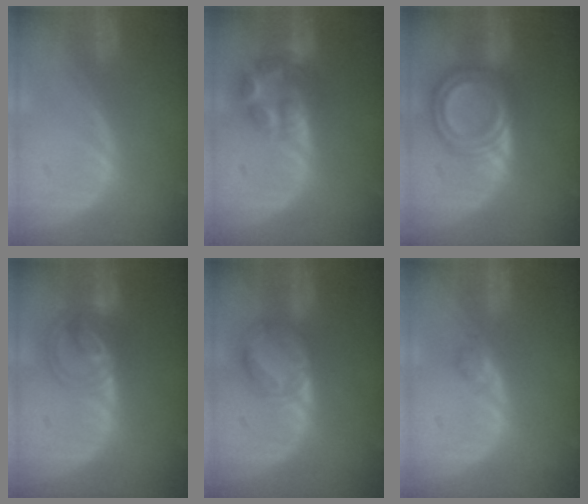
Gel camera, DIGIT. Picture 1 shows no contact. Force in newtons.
{"total": 6.9, "press": 6.5, "slide": 2.2}
{"total": 8.0, "press": 8.0, "slide": 0.5}
{"total": 7.1, "press": 6.5, "slide": 2.9}
{"total": 5.8, "press": 5.8, "slide": 0.0}
{"total": 1.4, "press": 1.4, "slide": 0.1}